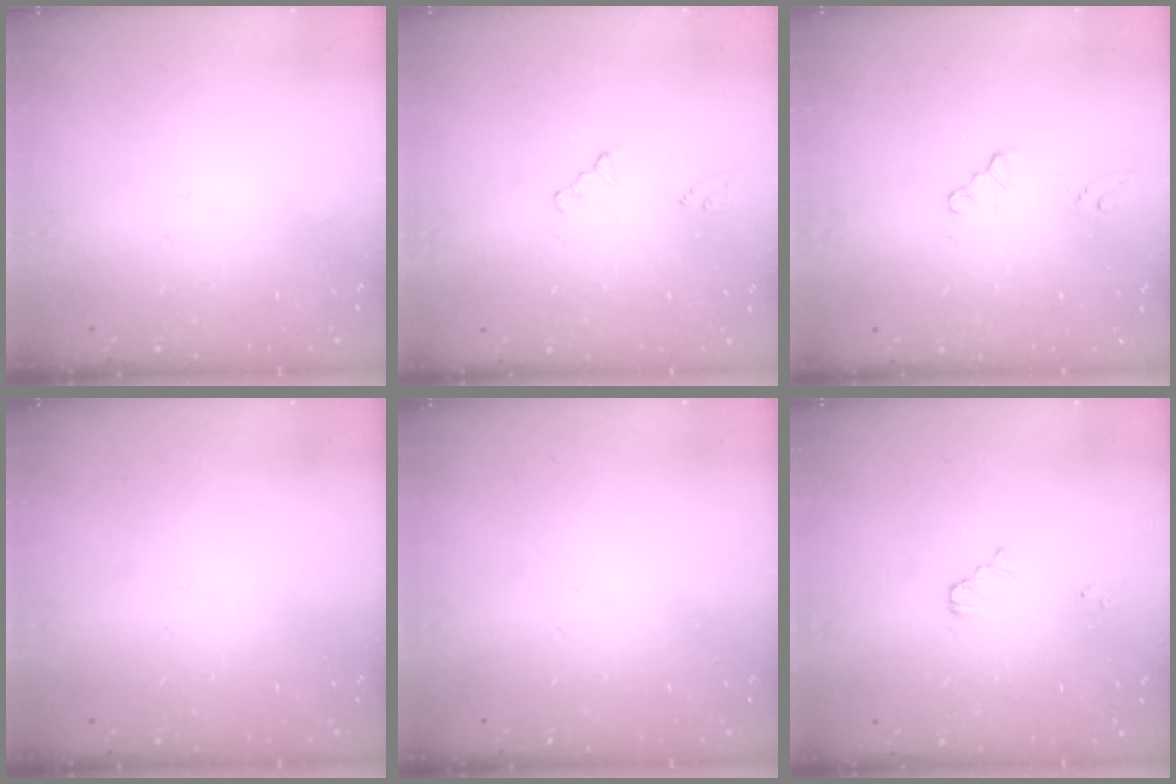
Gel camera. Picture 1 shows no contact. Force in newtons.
{"total": 1.3, "press": 1.3, "slide": 0.4}
{"total": 0.0}
{"total": 0.0}
{"total": 0.0}
{"total": 2.9, "press": 2.8, "slide": 0.4}